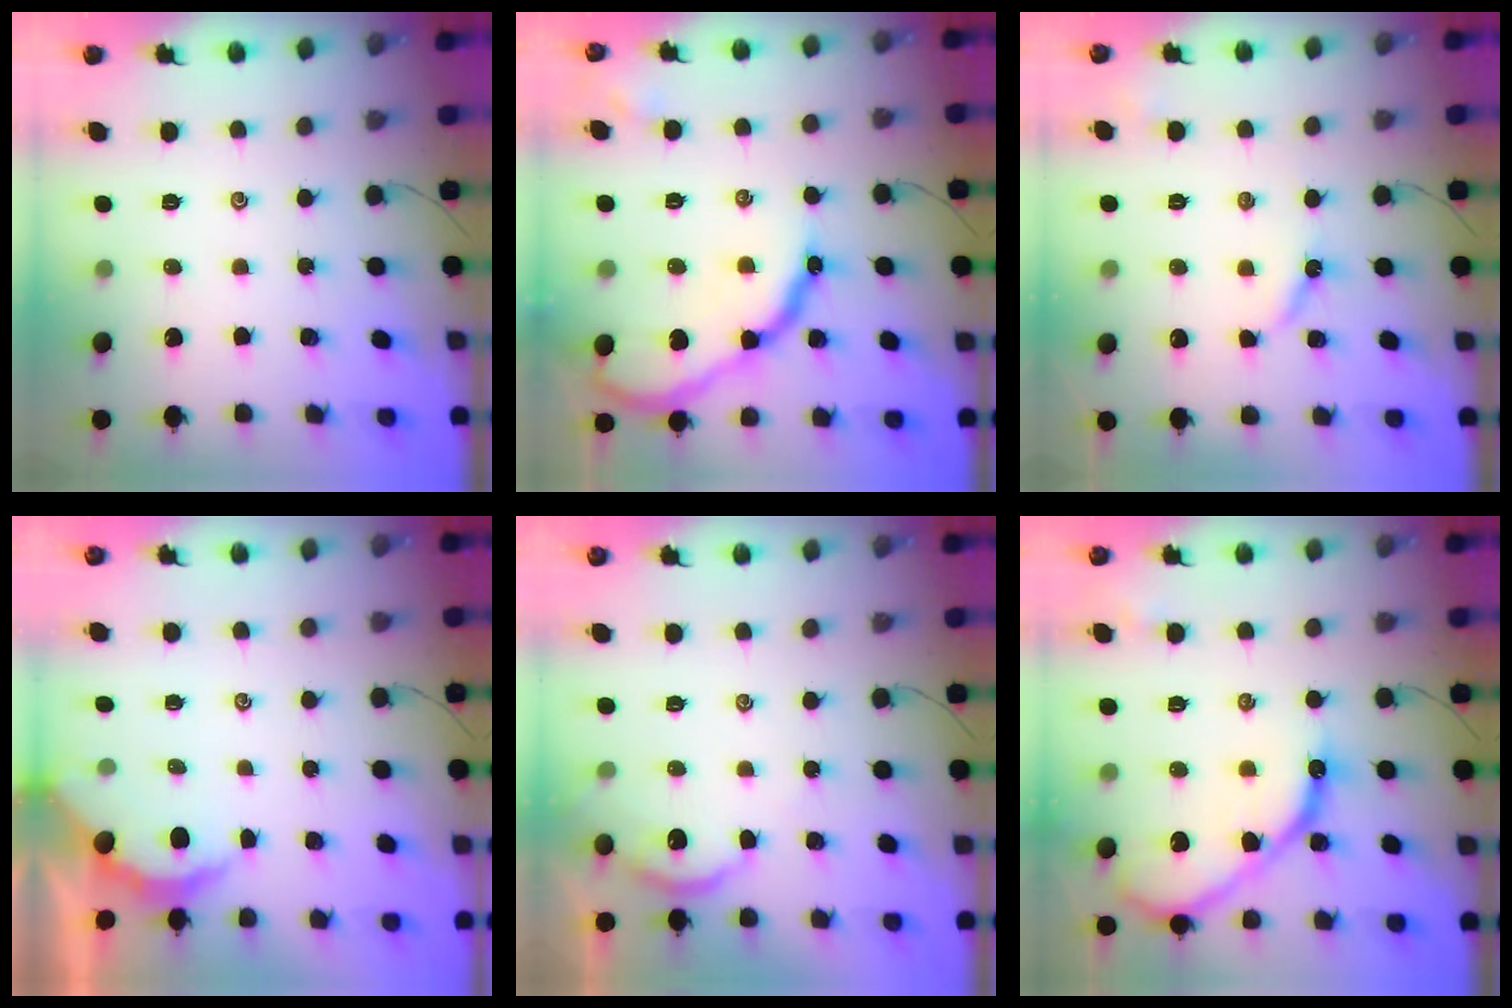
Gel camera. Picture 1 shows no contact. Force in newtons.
{"total": 16.8, "press": 16.8, "slide": 1.4}
{"total": 4.8, "press": 4.8, "slide": 0.4}
{"total": 2.4, "press": 2.3, "slide": 0.4}
{"total": 3.1, "press": 3.0, "slide": 0.3}
{"total": 13.1, "press": 13.0, "slide": 1.2}